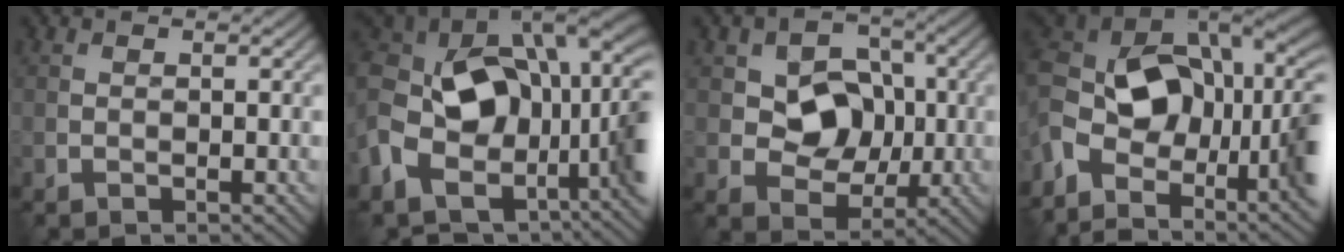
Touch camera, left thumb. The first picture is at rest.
{"total": 17.9, "force": [-3.8, 12.5, 12.3], "torque": [-0.267, -0.010, -0.077]}
{"total": 7.5, "force": [0.3, 6.0, 4.5], "torque": [-0.086, -0.002, -0.005]}
{"total": 16.6, "force": [-3.2, 9.9, 13.0], "torque": [-0.272, 0.004, -0.066]}